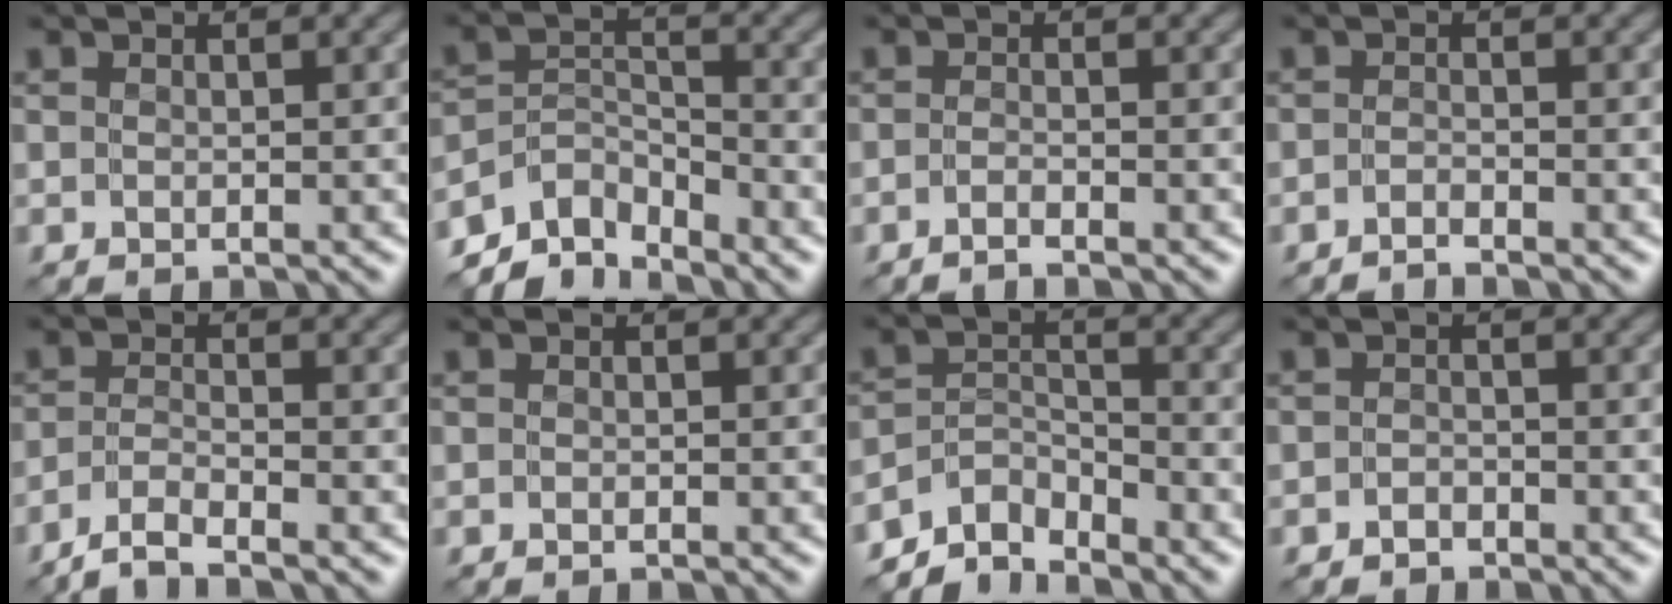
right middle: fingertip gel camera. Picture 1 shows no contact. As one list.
[{"total": 4.9, "force": [-4.4, 1.8, 1.4], "torque": [-0.019, -0.003, -0.090]}, {"total": 1.0, "force": [-0.8, -0.1, 0.5], "torque": [-0.009, 0.000, -0.022]}, {"total": 1.0, "force": [-1.0, -0.1, 0.2], "torque": [-0.004, 0.001, -0.024]}, {"total": 2.8, "force": [-2.4, 0.2, 1.4], "torque": [-0.027, -0.001, -0.061]}, {"total": 0.0}, {"total": 3.9, "force": [-3.6, 1.2, 0.7], "torque": [-0.005, 0.003, -0.077]}, {"total": 0.9, "force": [-0.8, 0.4, 0.0], "torque": [0.001, 0.006, -0.017]}]